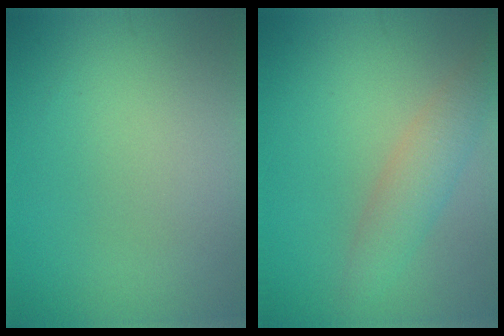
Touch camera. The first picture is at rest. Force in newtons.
{"total": 2.9, "press": 2.9, "slide": 0.1}